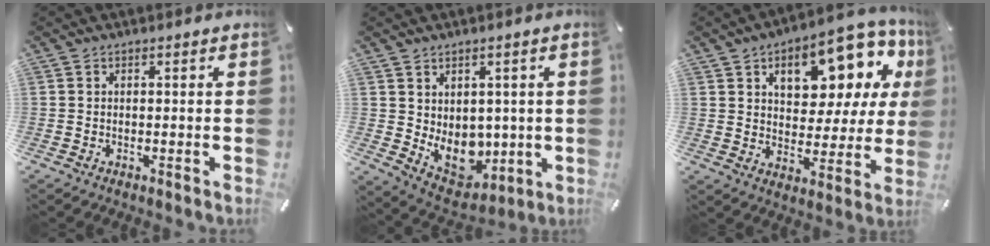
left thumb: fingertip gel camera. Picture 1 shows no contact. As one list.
[{"total": 9.7, "force": [0.1, 8.3, 5.0], "torque": [-0.067, -0.031, 0.011]}, {"total": 15.9, "force": [8.5, 8.8, 10.2], "torque": [-0.141, -0.051, 0.140]}]